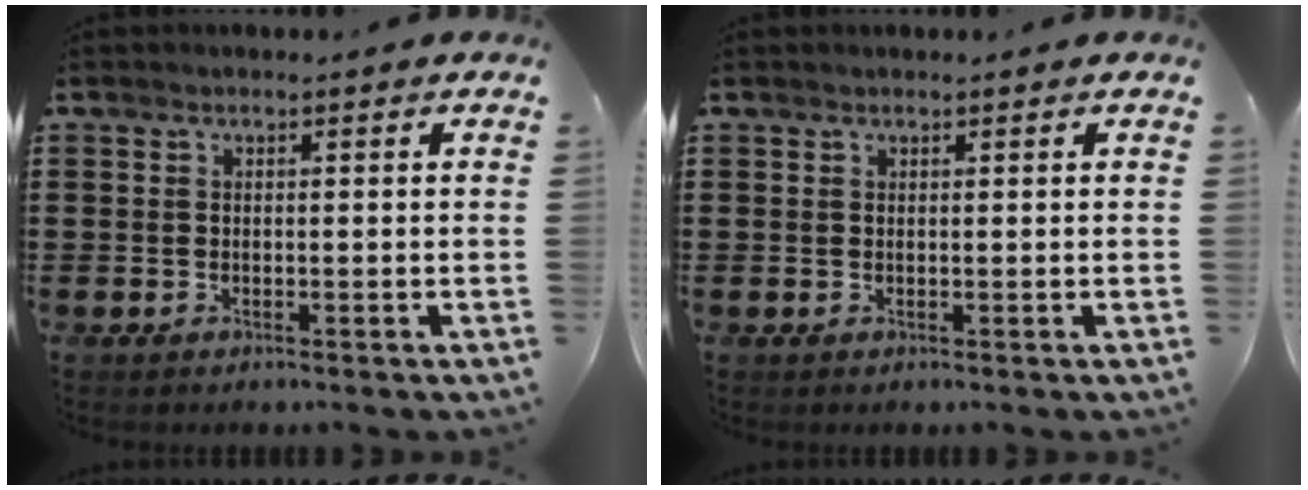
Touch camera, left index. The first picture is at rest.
{"total": 0.0}